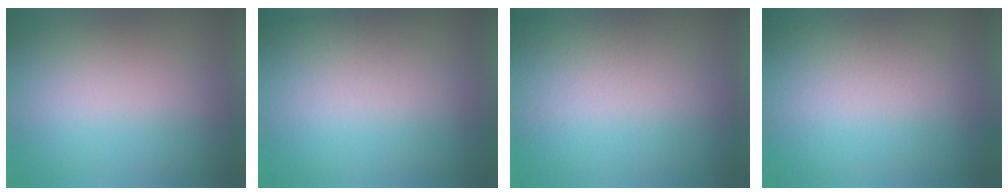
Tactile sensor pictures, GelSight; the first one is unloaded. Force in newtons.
{"total": 3.1}
{"total": 3.6}
{"total": 2.7}